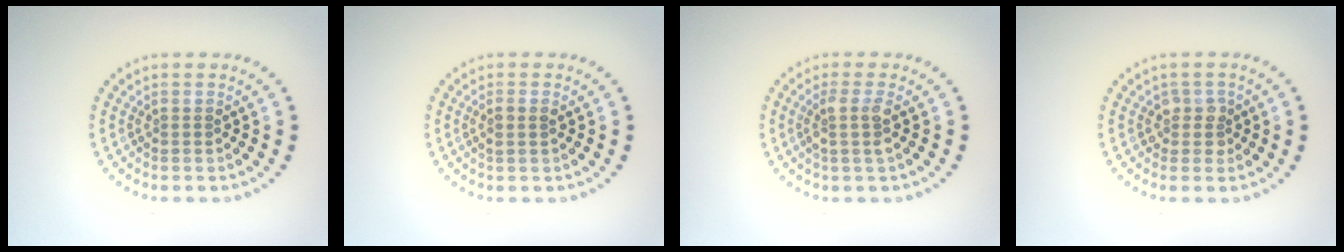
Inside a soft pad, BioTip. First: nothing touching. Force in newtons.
{"total": 1.1, "press": 1.0, "slide": 0.4}
{"total": 2.1, "press": 1.6, "slide": 1.2}
{"total": 1.6, "press": 1.4, "slide": 0.8}